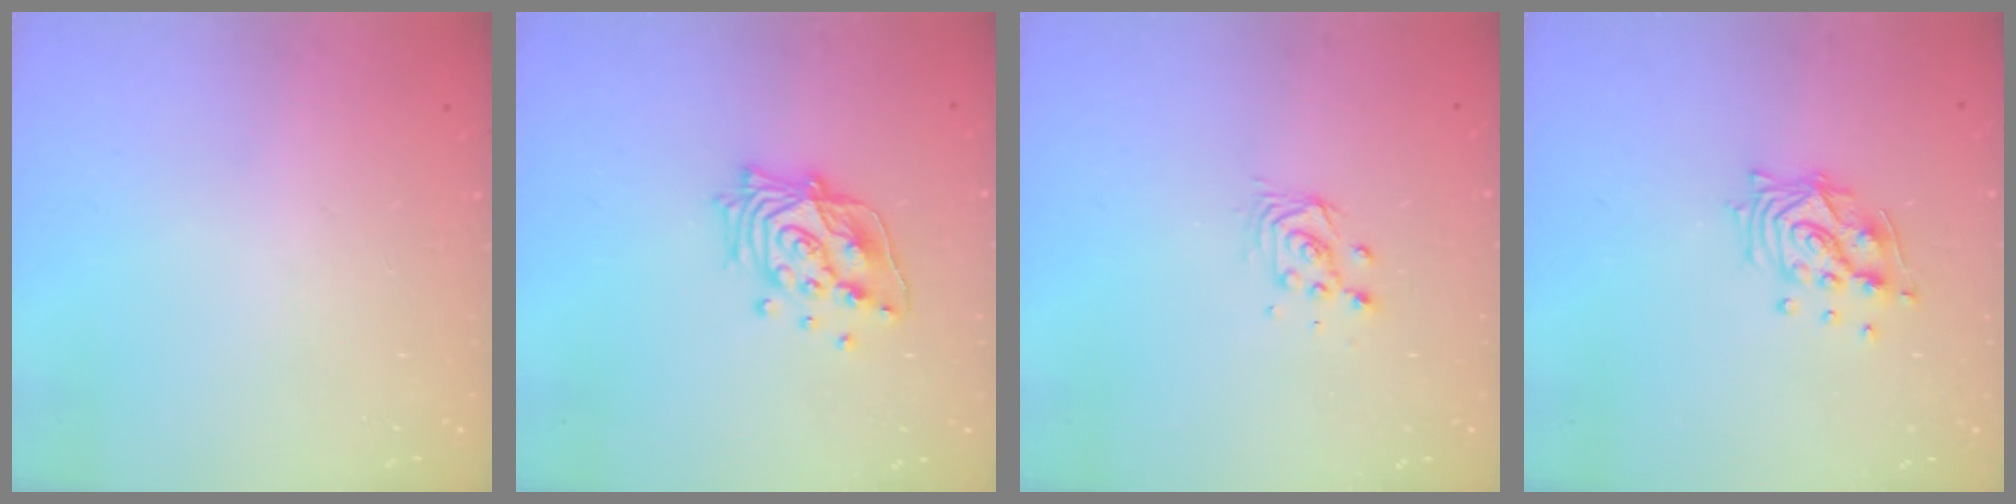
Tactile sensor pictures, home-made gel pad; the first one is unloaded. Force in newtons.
{"total": 15.9, "press": 15.9, "slide": 1.3}
{"total": 4.0, "press": 4.0, "slide": 0.1}
{"total": 11.5, "press": 11.5, "slide": 0.8}